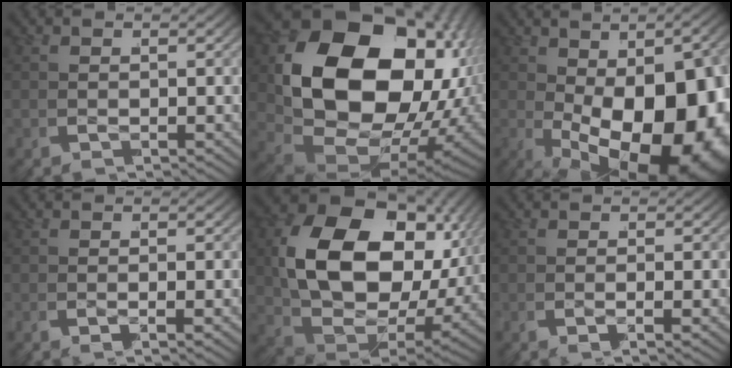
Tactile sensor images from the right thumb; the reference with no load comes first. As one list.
[{"total": 28.2, "force": [-0.9, 20.0, 19.9], "torque": [-0.397, -0.069, 0.010]}, {"total": 20.7, "force": [-4.9, 12.1, 16.0], "torque": [-0.275, -0.068, -0.042]}, {"total": 1.4, "force": [-0.5, 0.5, 1.2], "torque": [-0.026, -0.005, -0.011]}, {"total": 24.2, "force": [1.3, 16.7, 17.4], "torque": [-0.356, -0.054, 0.042]}, {"total": 1.7, "force": [-0.6, 0.6, 1.5], "torque": [-0.033, -0.004, -0.012]}]